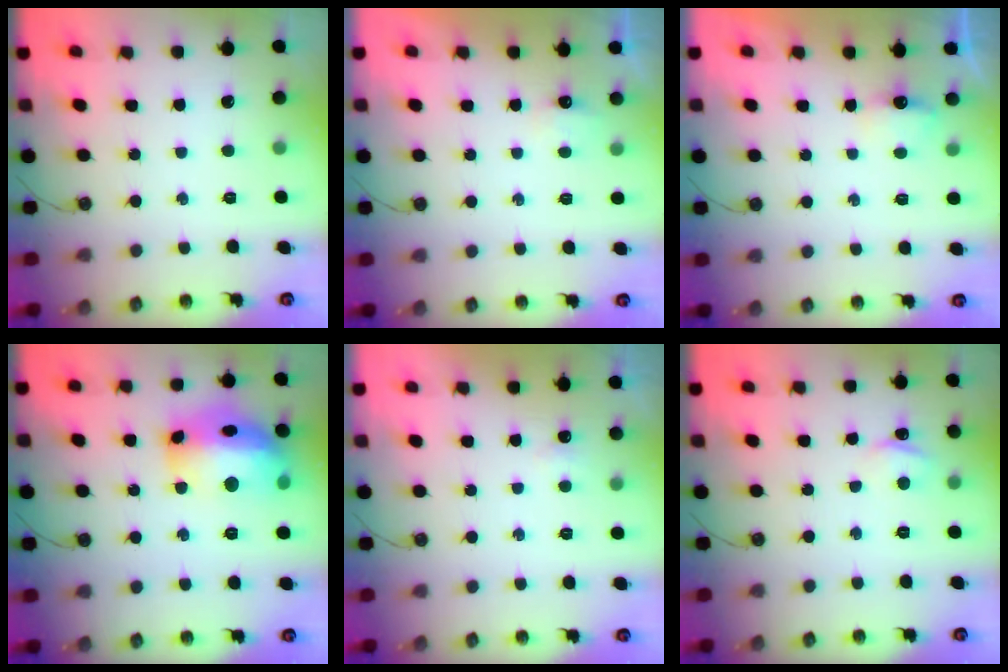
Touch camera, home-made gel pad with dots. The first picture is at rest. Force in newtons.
{"total": 3.7, "press": 3.7, "slide": 0.6}
{"total": 3.9, "press": 3.8, "slide": 0.6}
{"total": 19.9, "press": 19.8, "slide": 1.6}
{"total": 2.8, "press": 2.7, "slide": 0.5}
{"total": 2.8, "press": 2.7, "slide": 0.4}